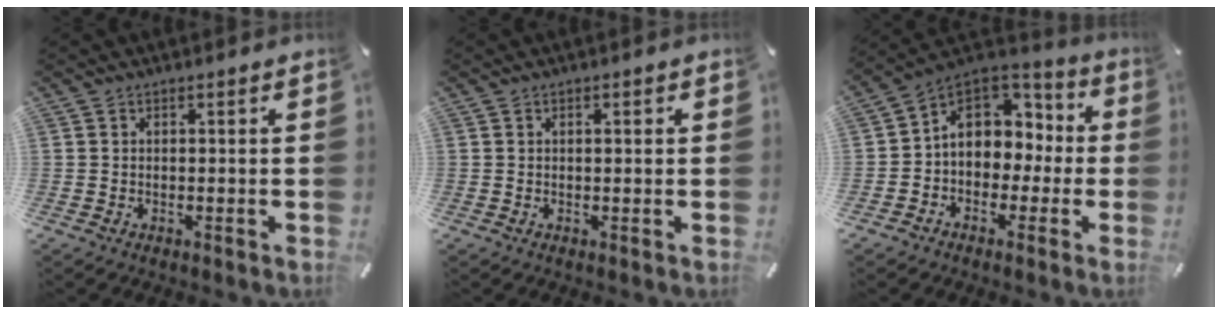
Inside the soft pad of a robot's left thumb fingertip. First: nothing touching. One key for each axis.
{"total": 1.1, "fx": 0.2, "fy": 0.5, "fz": 0.9, "tx": -0.010, "ty": 0.001, "tz": 0.000}
{"total": 10.6, "fx": 1.5, "fy": 9.2, "fz": 5.0, "tx": -0.104, "ty": -0.003, "tz": 0.033}